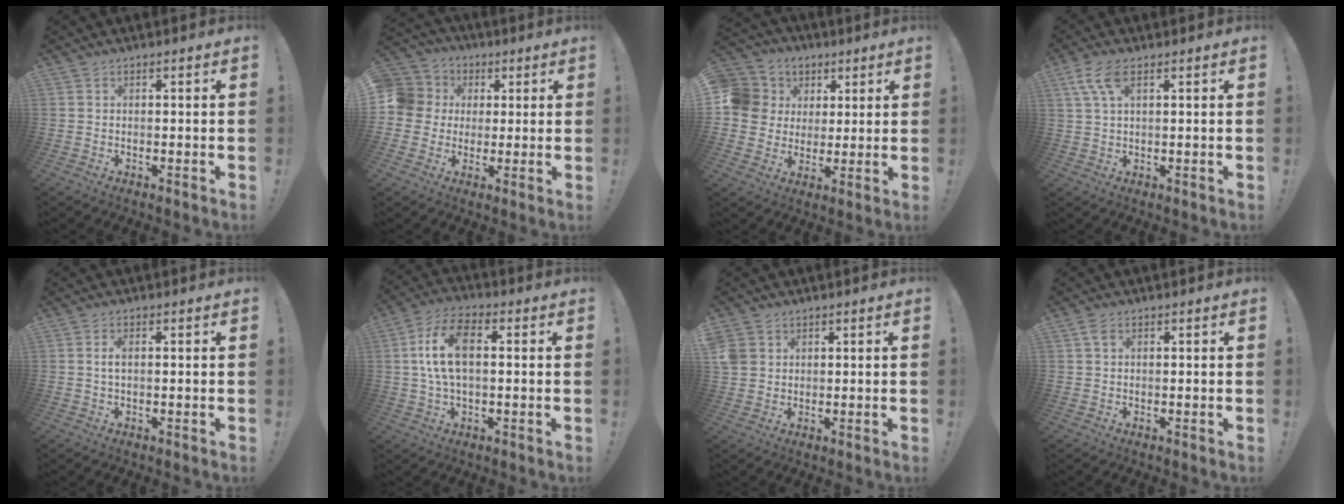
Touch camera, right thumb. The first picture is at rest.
{"total": 9.5, "force": [0.8, 9.1, 2.7], "torque": [-0.050, 0.005, 0.020]}
{"total": 11.5, "force": [2.7, 10.6, 3.4], "torque": [-0.058, -0.004, 0.063]}
{"total": 6.6, "force": [3.1, 2.7, 5.2], "torque": [-0.109, 0.006, 0.062]}
{"total": 2.0, "force": [0.1, 0.7, 1.9], "torque": [-0.038, 0.003, 0.000]}
{"total": 11.9, "force": [1.5, 6.3, 10.0], "torque": [-0.195, 0.007, 0.028]}
{"total": 4.5, "force": [2.2, 3.7, 1.4], "torque": [-0.029, -0.006, 0.042]}
{"total": 2.0, "force": [0.9, 1.0, 1.5], "torque": [-0.028, 0.001, 0.017]}